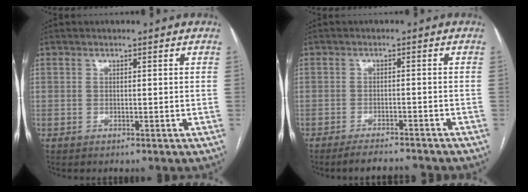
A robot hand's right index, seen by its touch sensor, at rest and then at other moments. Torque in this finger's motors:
{"motor_torque": [0.23, -0.30, 0.02, 0.02]}